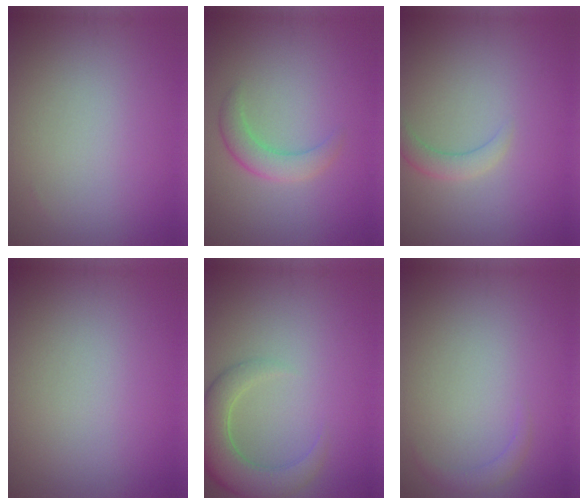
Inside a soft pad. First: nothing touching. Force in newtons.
{"total": 2.6, "press": 2.6, "slide": 0.3}
{"total": 1.9, "press": 1.9, "slide": 0.2}
{"total": 0.0}
{"total": 5.2, "press": 5.2, "slide": 0.5}
{"total": 1.1, "press": 1.1, "slide": 0.1}